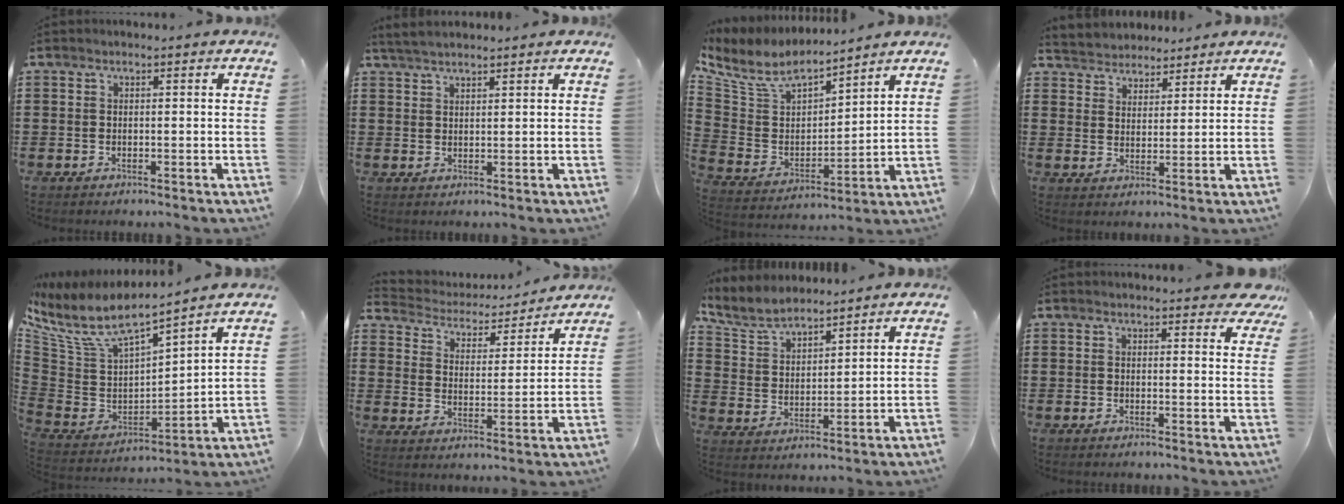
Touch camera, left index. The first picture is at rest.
{"total": 2.7, "force": [2.5, 0.4, 0.9], "torque": [-0.024, 0.003, 0.049]}
{"total": 7.8, "force": [6.5, 3.1, 2.9], "torque": [-0.091, -0.035, 0.115]}
{"total": 3.7, "force": [3.3, 1.3, -0.8], "torque": [-0.004, -0.011, 0.061]}
{"total": 7.2, "force": [5.6, 2.0, 4.0], "torque": [-0.104, -0.045, 0.095]}
{"total": 3.4, "force": [3.3, 0.8, 0.1], "torque": [-0.027, -0.026, 0.049]}
{"total": 5.8, "force": [5.2, 1.6, 1.9], "torque": [-0.060, -0.016, 0.094]}
{"total": 2.6, "force": [2.3, 0.6, 1.1], "torque": [-0.012, -0.005, 0.040]}